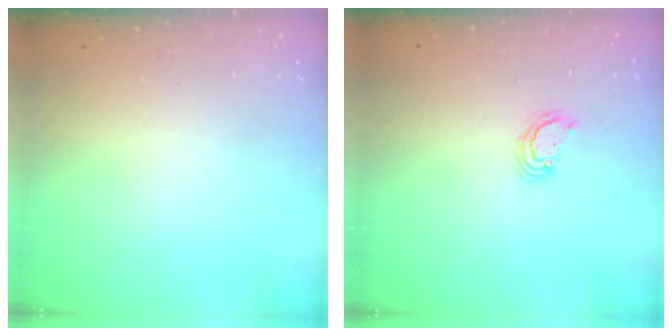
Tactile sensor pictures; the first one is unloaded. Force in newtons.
{"total": 2.5, "press": 2.5, "slide": 0.3}